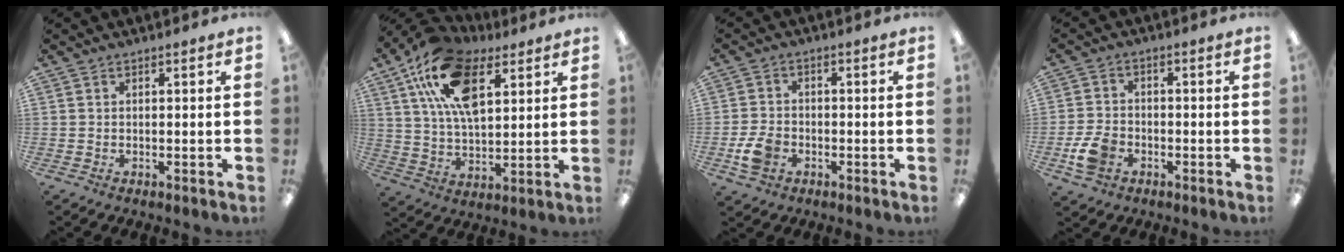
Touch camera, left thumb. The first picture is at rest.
{"total": 18.7, "force": [9.1, 10.0, 13.0], "torque": [-0.241, -0.014, 0.162]}
{"total": 6.2, "force": [-2.5, 4.4, 3.6], "torque": [-0.071, 0.012, -0.044]}
{"total": 7.0, "force": [-3.0, 4.9, 4.0], "torque": [-0.083, 0.014, -0.052]}